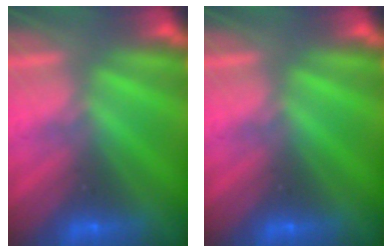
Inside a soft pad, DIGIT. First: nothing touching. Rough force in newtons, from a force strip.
{"total": 0.0}